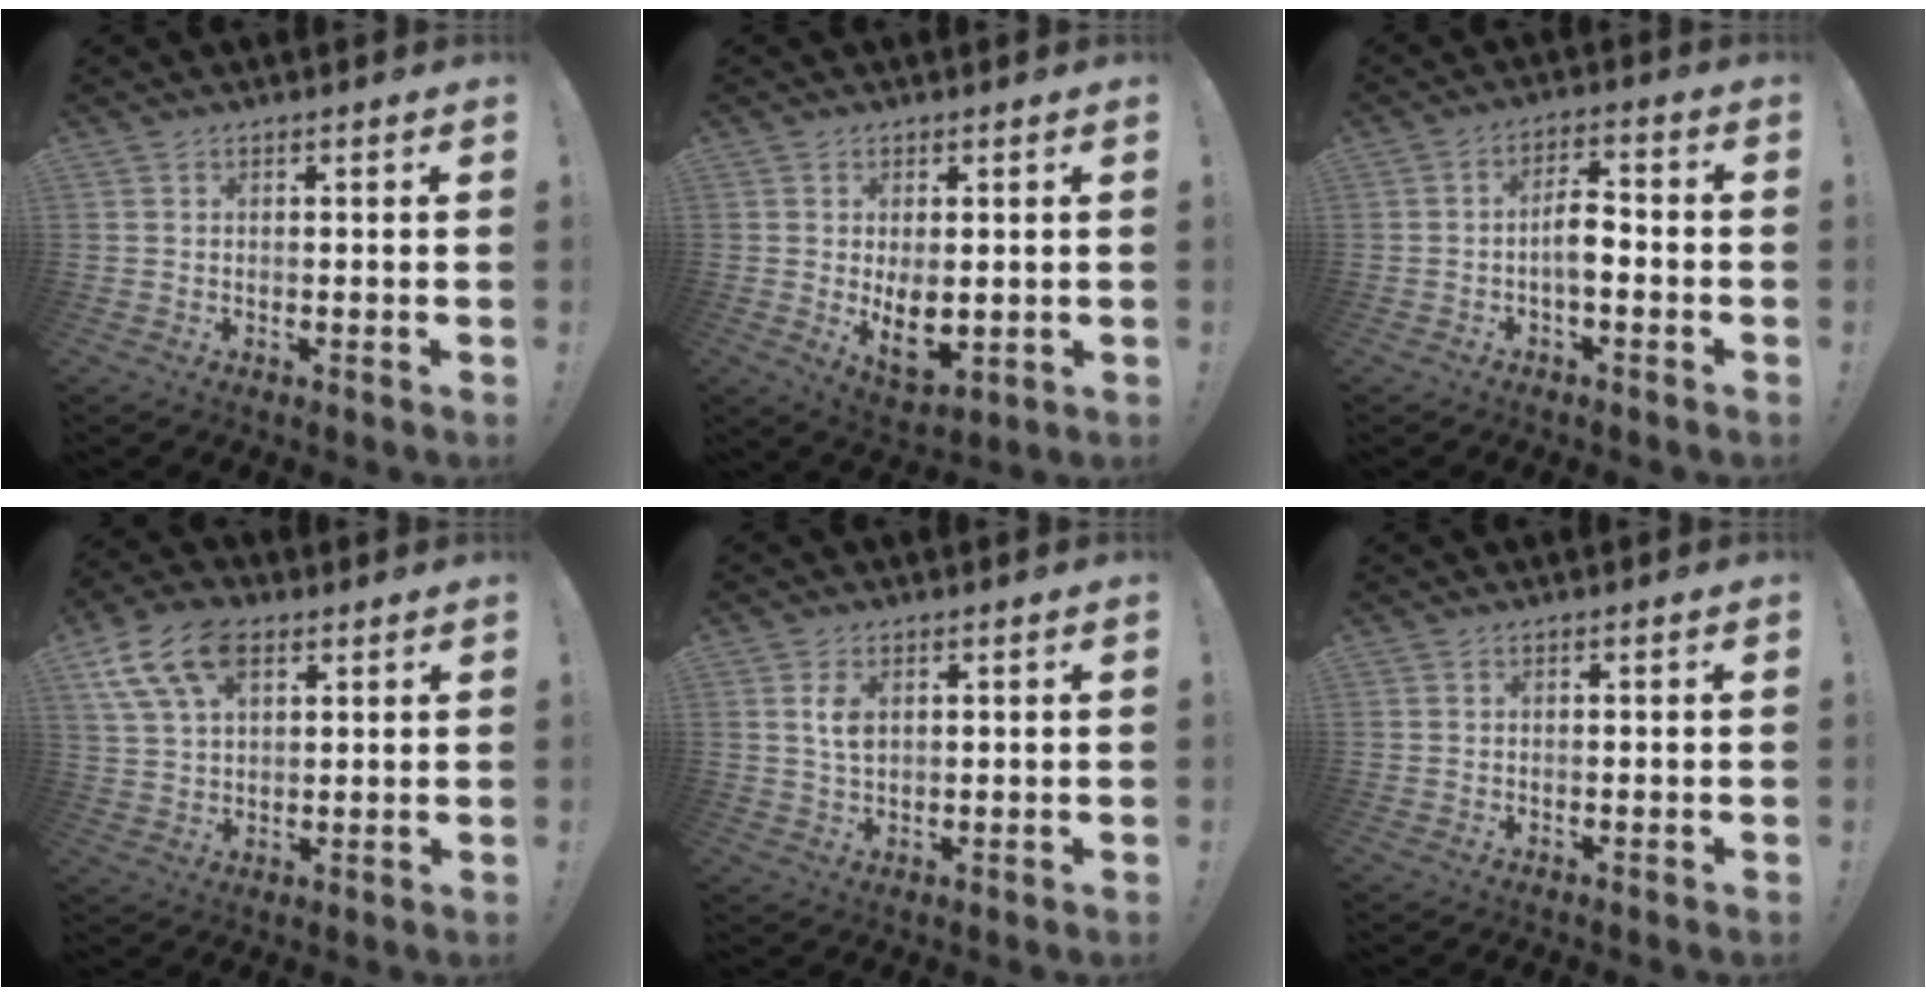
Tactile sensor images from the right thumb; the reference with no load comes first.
{"total": 8.0, "force": [0.4, 4.2, 6.8], "torque": [-0.094, -0.021, 0.011]}
{"total": 6.6, "force": [-1.7, 3.0, 5.7], "torque": [-0.101, 0.013, -0.030]}
{"total": 13.8, "force": [6.9, 8.2, 8.7], "torque": [-0.166, -0.019, 0.129]}
{"total": 4.6, "force": [1.4, 2.7, 3.4], "torque": [-0.046, -0.004, 0.021]}
{"total": 0.0}